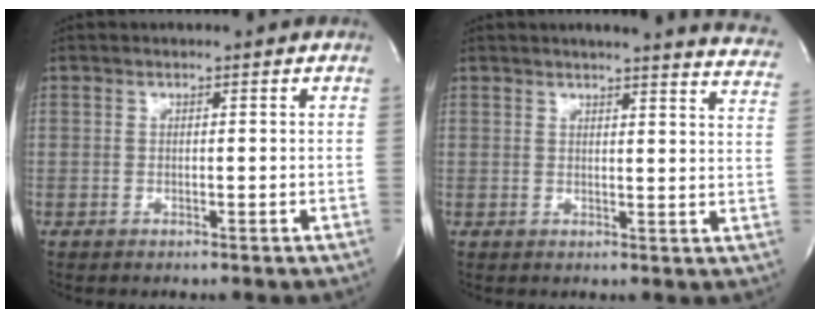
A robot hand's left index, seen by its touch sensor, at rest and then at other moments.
{"total": 16.6, "force": [15.6, 1.0, 5.7], "torque": [-0.067, -0.073, 0.155]}